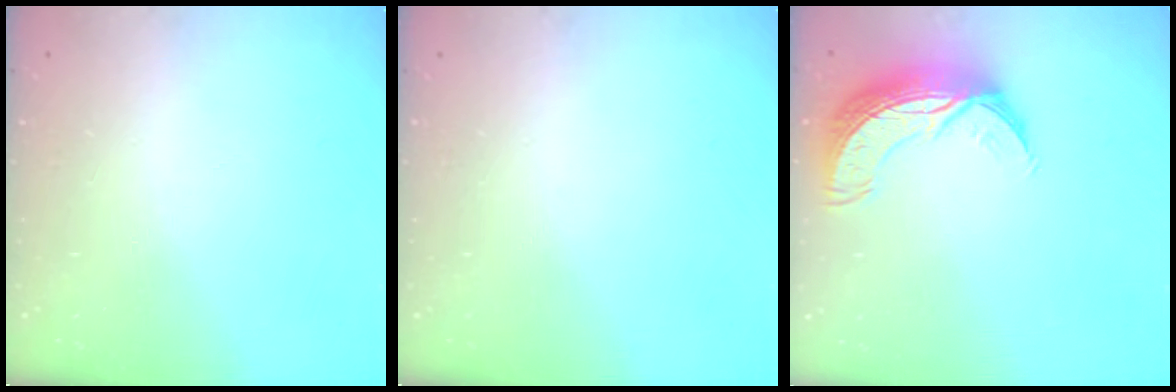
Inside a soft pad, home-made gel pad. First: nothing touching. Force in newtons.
{"total": 0.0}
{"total": 10.8, "press": 10.7, "slide": 1.0}